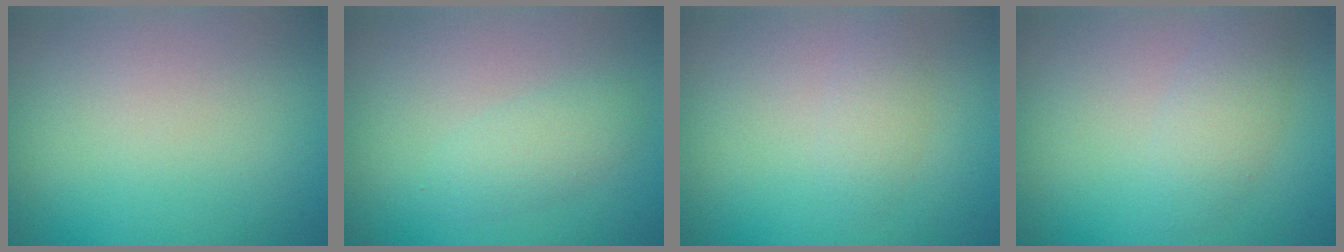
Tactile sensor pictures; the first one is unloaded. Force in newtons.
{"total": 2.0, "press": 2.0, "slide": 0.1}
{"total": 1.5, "press": 1.5, "slide": 0.1}
{"total": 2.3, "press": 2.3, "slide": 0.1}